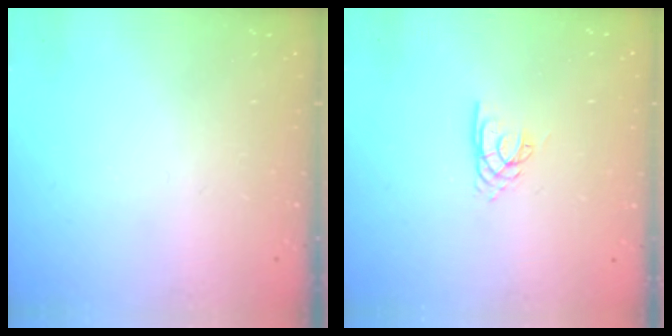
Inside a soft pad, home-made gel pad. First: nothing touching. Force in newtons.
{"total": 2.1, "press": 2.1, "slide": 0.1}